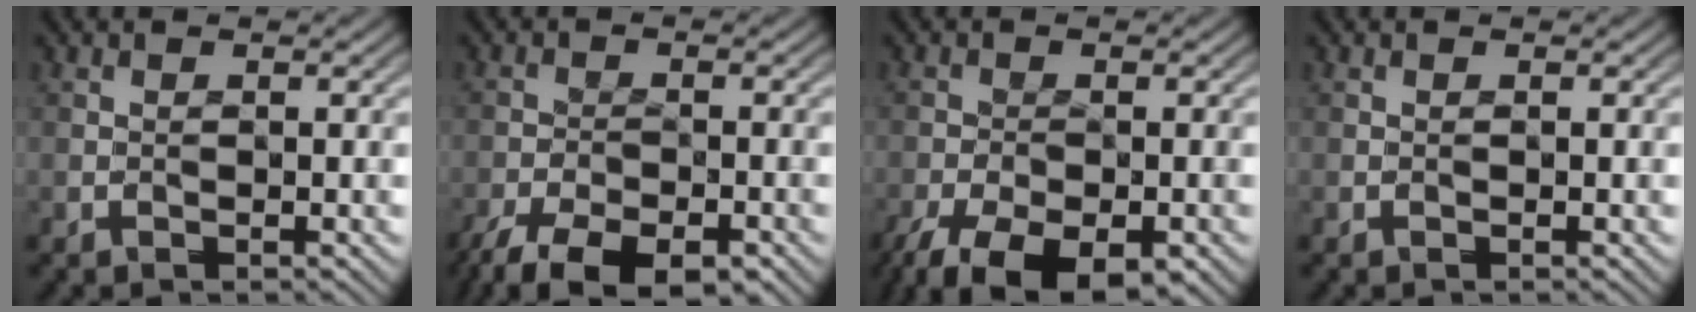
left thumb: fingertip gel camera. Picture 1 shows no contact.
{"total": 9.4, "force": [-7.3, 3.5, 4.8], "torque": [-0.082, -0.028, -0.114]}
{"total": 11.0, "force": [-7.6, 4.8, 6.5], "torque": [-0.111, -0.042, -0.113]}
{"total": 0.0}